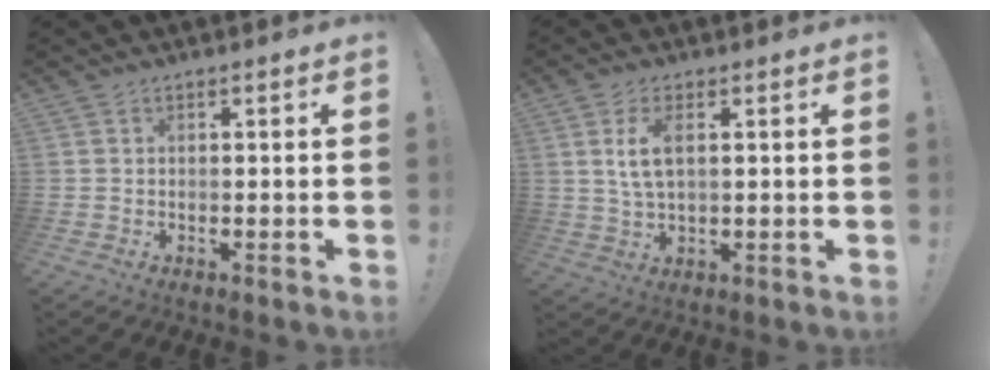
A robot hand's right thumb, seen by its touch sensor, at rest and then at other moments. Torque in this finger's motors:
{"motor_torque": [-0.21, 0.61, 0.45, 0.50, 0.05]}